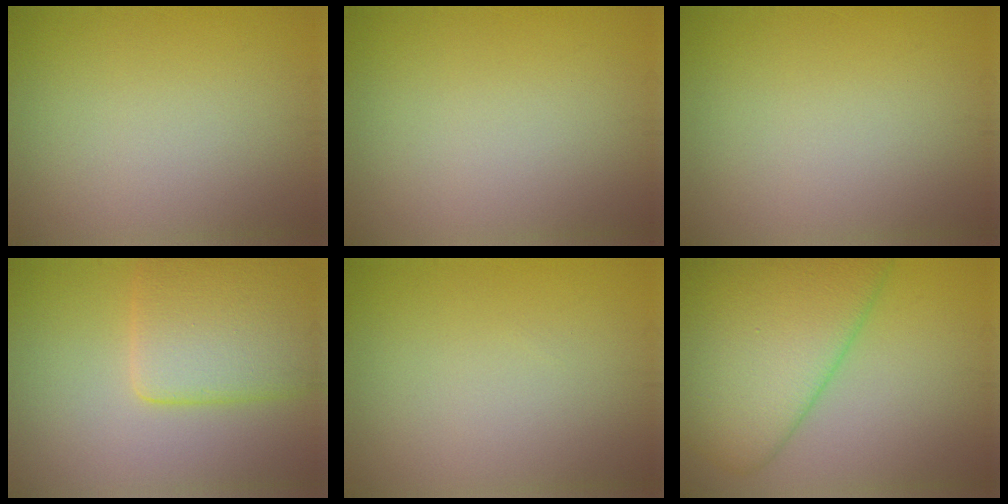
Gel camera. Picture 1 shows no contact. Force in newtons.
{"total": 0.0}
{"total": 0.0}
{"total": 6.7, "press": 6.7, "slide": 0.3}
{"total": 0.0}
{"total": 10.4, "press": 10.4, "slide": 0.2}